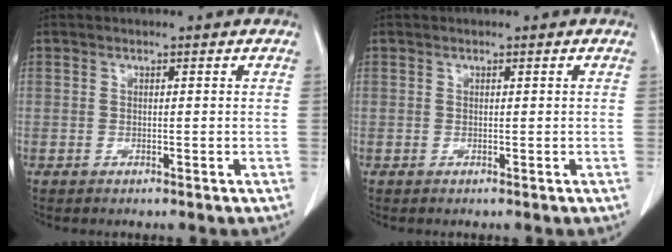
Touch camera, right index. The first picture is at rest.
{"total": 0.0}